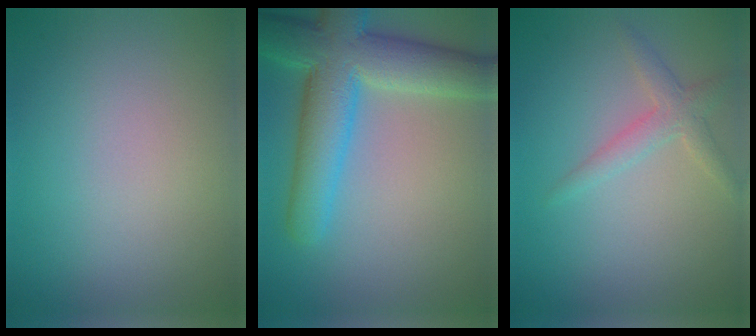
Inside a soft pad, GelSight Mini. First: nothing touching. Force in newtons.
{"total": 9.4, "press": 9.4, "slide": 0.6}
{"total": 2.2, "press": 2.2, "slide": 0.1}